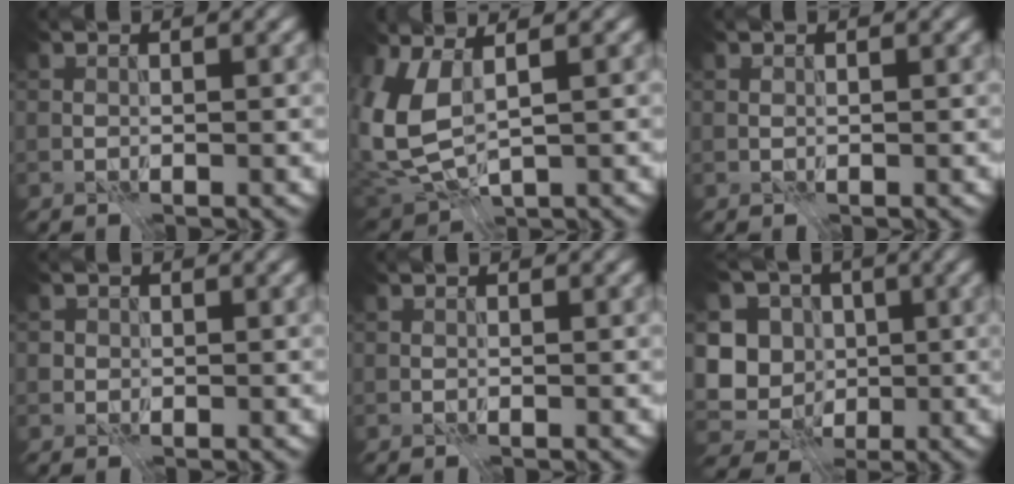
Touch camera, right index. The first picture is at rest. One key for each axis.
{"total": 7.0, "fx": 1.5, "fy": 3.4, "fz": 5.9, "tx": -0.149, "ty": -0.005, "tz": 0.030}
{"total": 0.0}
{"total": 0.8, "fx": 0.2, "fy": 0.8, "fz": 0.0, "tx": 0.007, "ty": -0.002, "tz": -0.001}
{"total": 0.0}
{"total": 10.2, "fx": 0.4, "fy": 9.5, "fz": 3.9, "tx": -0.092, "ty": 0.009, "tz": -0.020}